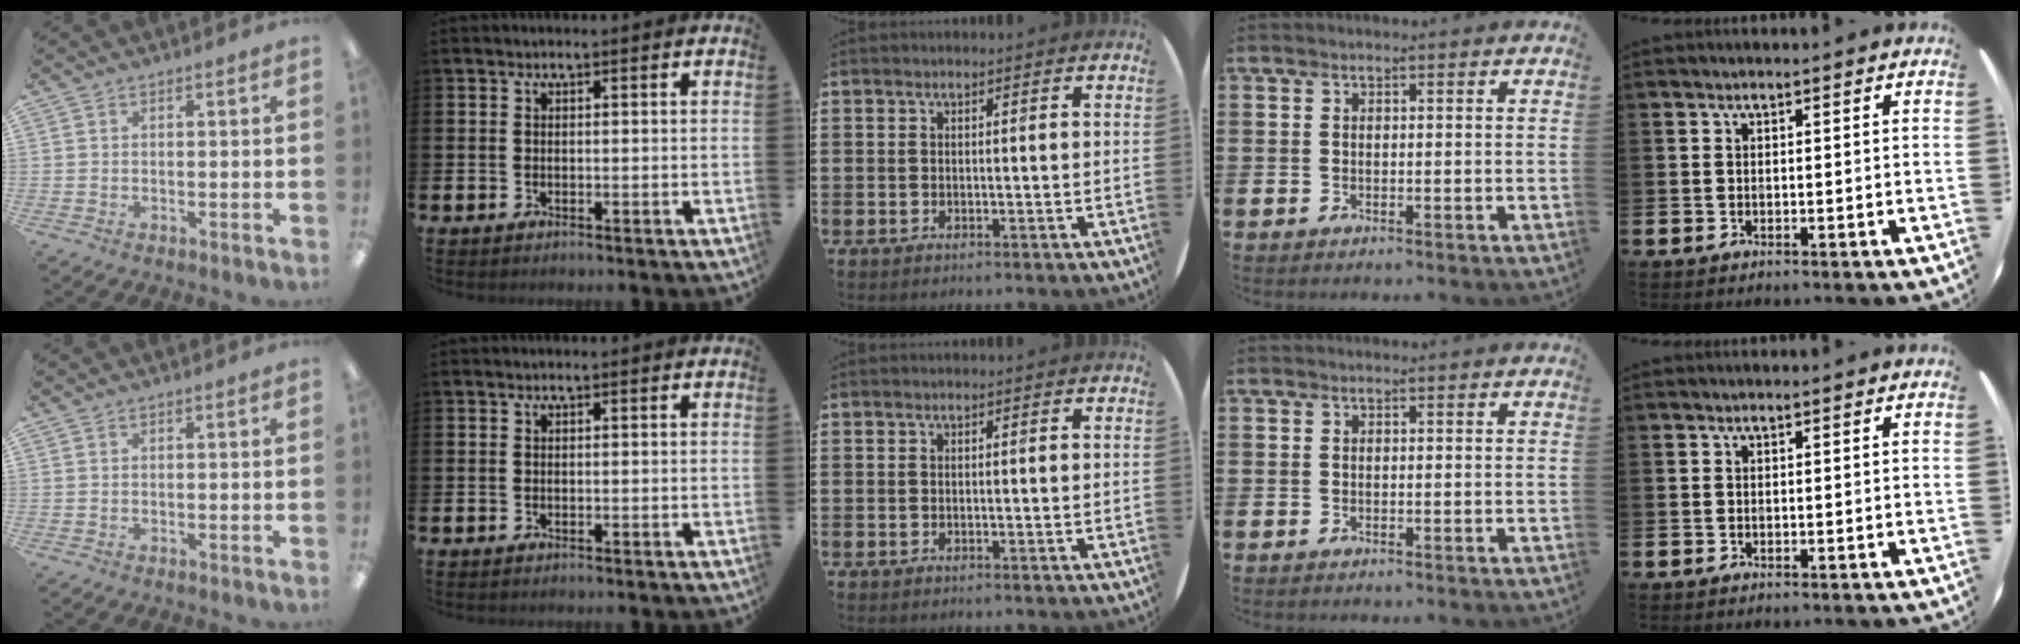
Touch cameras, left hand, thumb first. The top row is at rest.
{}